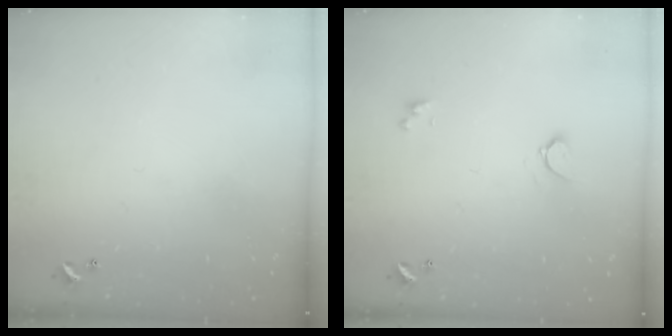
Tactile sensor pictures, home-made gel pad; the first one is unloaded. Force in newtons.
{"total": 1.0, "press": 1.0, "slide": 0.2}